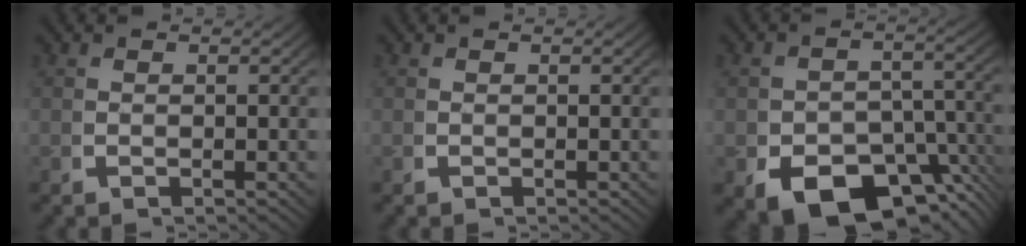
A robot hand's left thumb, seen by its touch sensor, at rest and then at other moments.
{"total": 0.0}
{"total": 10.5, "force": [-5.2, 6.9, 6.0], "torque": [-0.107, -0.044, -0.062]}